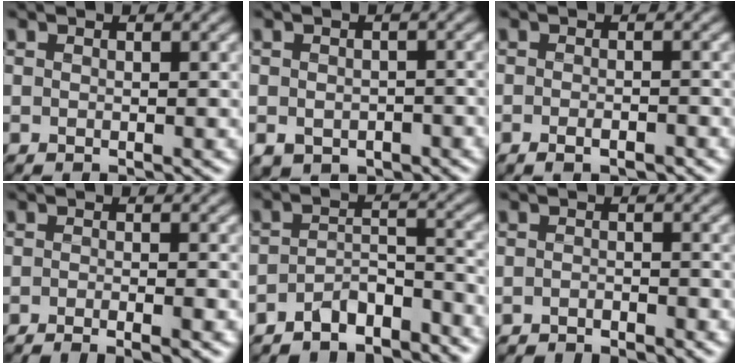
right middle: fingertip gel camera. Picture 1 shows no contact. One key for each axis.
{"total": 3.0, "fx": -1.4, "fy": 2.4, "fz": 1.2, "tx": -0.012, "ty": -0.004, "tz": -0.022}
{"total": 1.8, "fx": -1.1, "fy": 0.6, "fz": 1.3, "tx": -0.011, "ty": 0.001, "tz": -0.020}
{"total": 3.5, "fx": -2.0, "fy": 0.8, "fz": 2.8, "tx": -0.033, "ty": -0.001, "tz": -0.027}
{"total": 4.5, "fx": -3.9, "fy": 1.4, "fz": 1.9, "tx": -0.034, "ty": 0.003, "tz": -0.073}
{"total": 1.4, "fx": -1.4, "fy": 0.1, "fz": 0.4, "tx": -0.009, "ty": 0.001, "tz": -0.027}